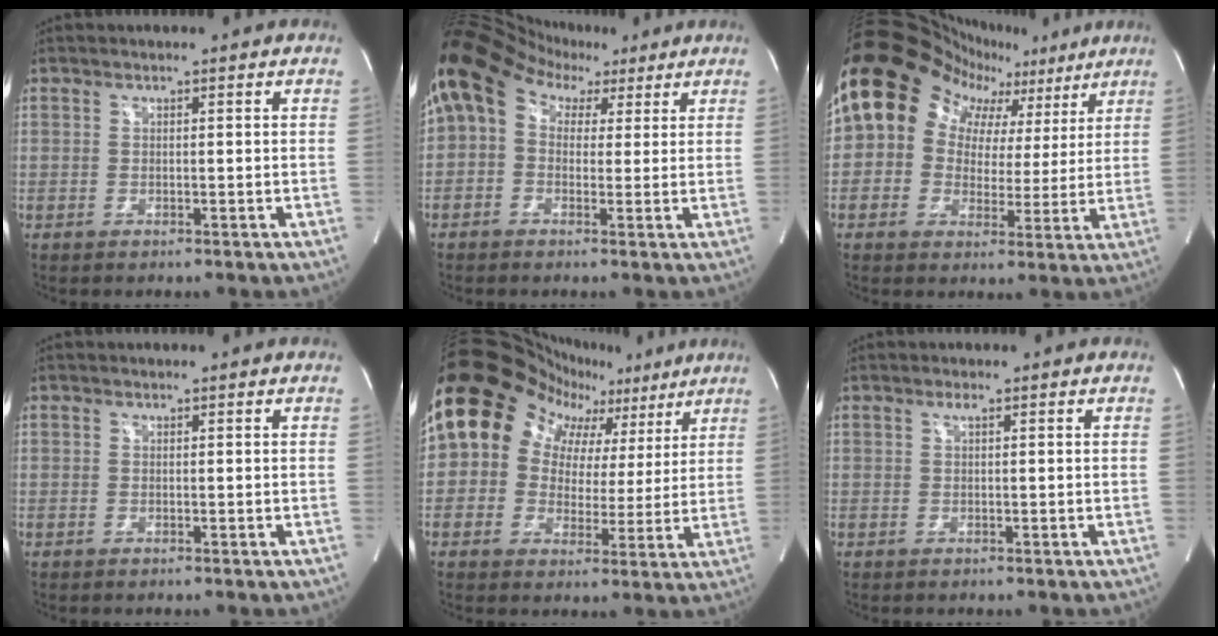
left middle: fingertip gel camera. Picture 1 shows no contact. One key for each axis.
{"total": 11.6, "fx": 5.3, "fy": 8.4, "fz": 6.1, "tx": -0.109, "ty": 0.070, "tz": 0.082}
{"total": 18.3, "fx": 8.9, "fy": 13.8, "fz": 8.1, "tx": -0.127, "ty": 0.076, "tz": 0.126}
{"total": 0.0}
{"total": 19.4, "fx": 9.4, "fy": 14.3, "fz": 9.0, "tx": -0.146, "ty": 0.080, "tz": 0.136}
{"total": 0.6, "fx": 0.3, "fy": 0.0, "fz": 0.6, "tx": -0.011, "ty": 0.003, "tz": 0.003}